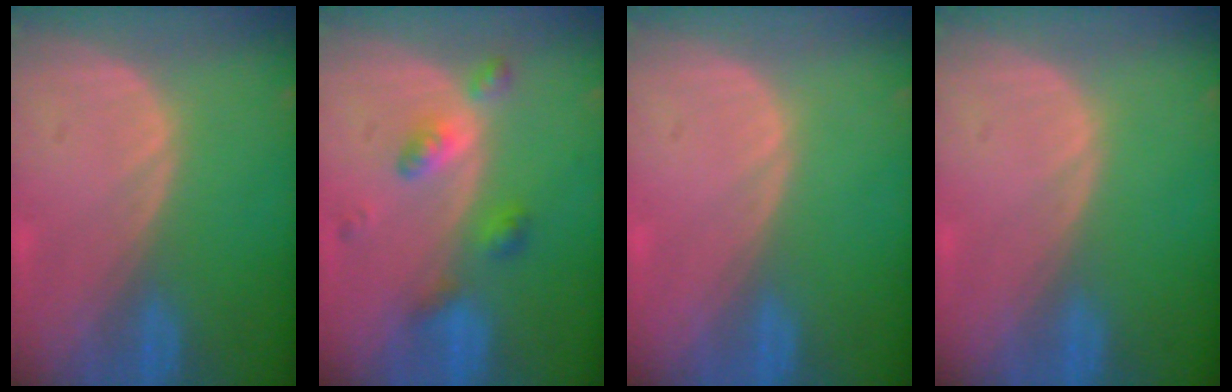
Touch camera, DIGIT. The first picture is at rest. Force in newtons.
{"total": 4.8, "press": 4.8, "slide": 0.1}
{"total": 0.0}
{"total": 0.0}